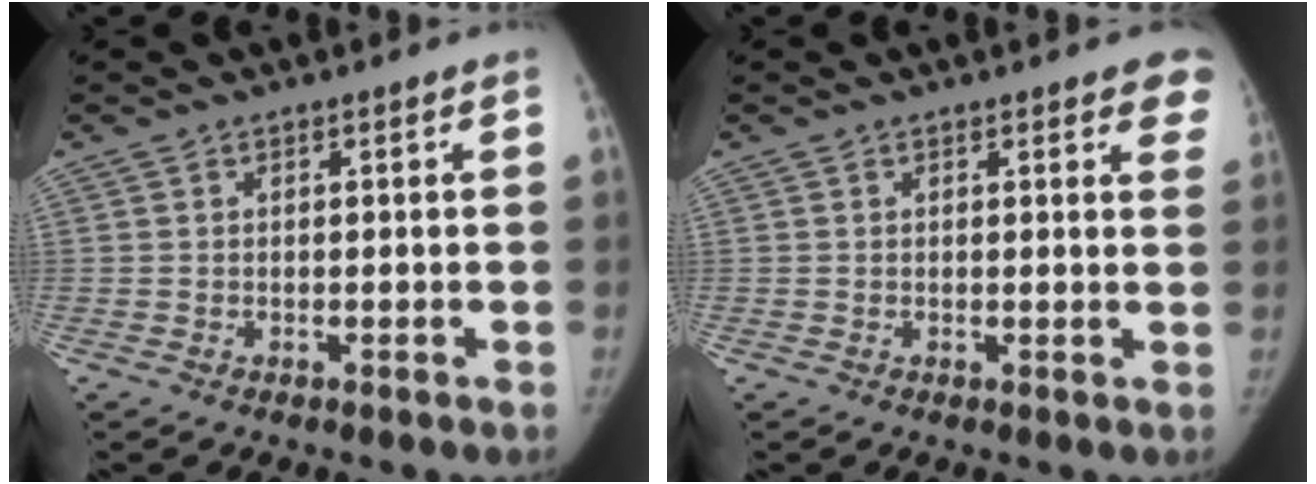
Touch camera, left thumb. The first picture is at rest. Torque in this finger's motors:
{"motor_torque": [0.16, -0.12, 0.49, -0.48, 0.07]}